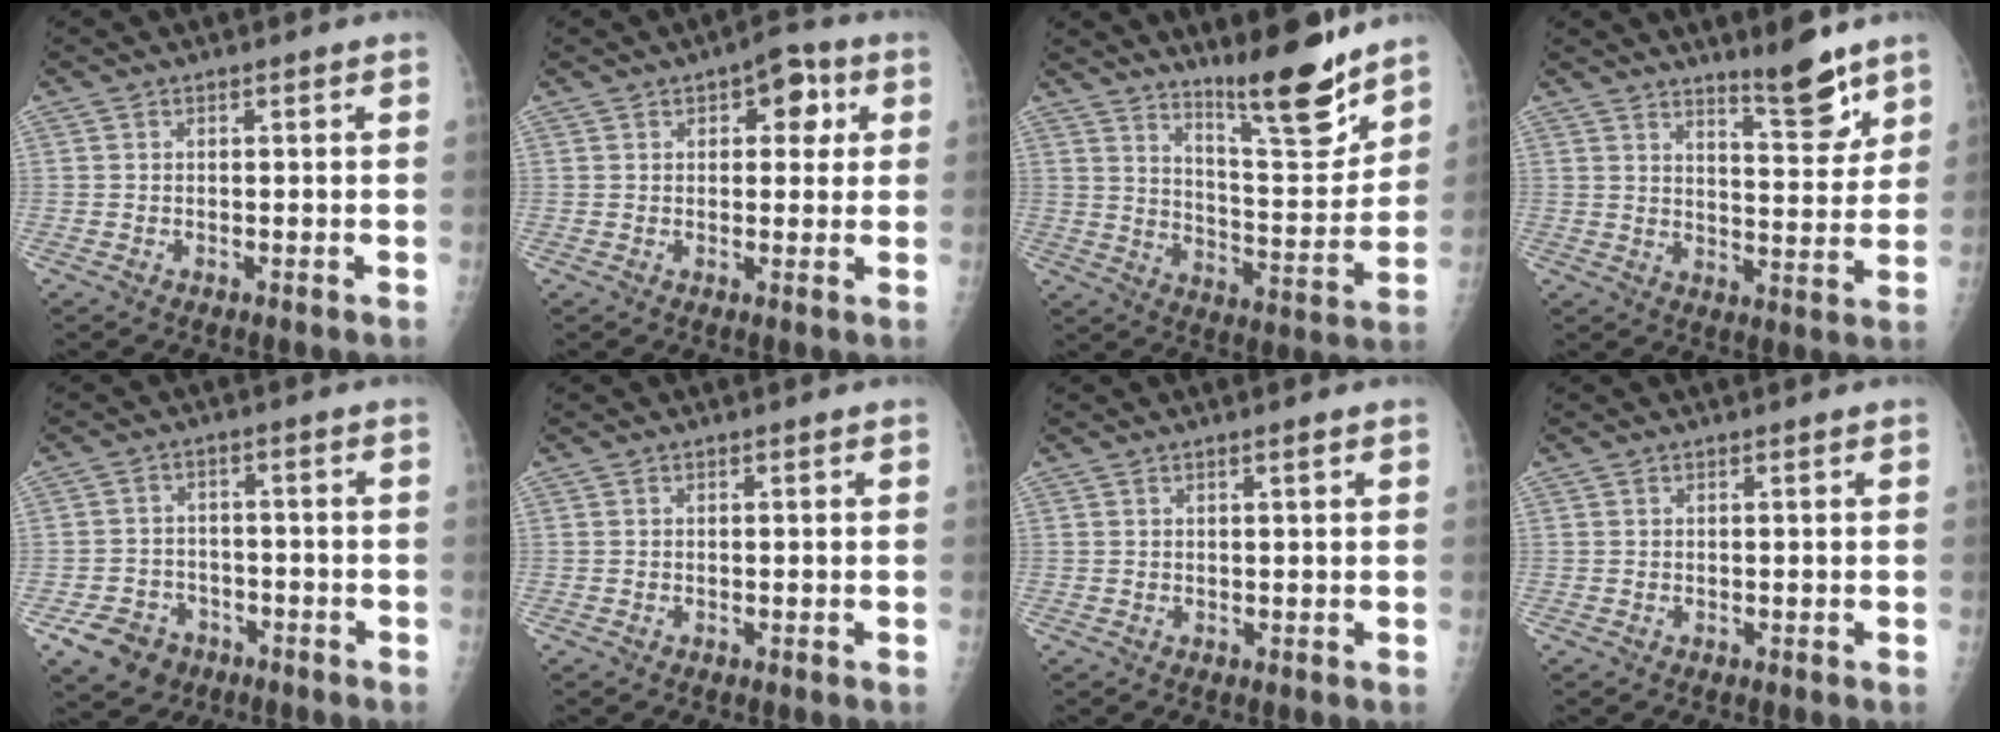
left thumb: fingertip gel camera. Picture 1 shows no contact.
{"total": 6.8, "force": [2.4, 4.0, 5.0], "torque": [-0.028, 0.000, 0.023]}
{"total": 14.1, "force": [11.2, 2.4, 8.1], "torque": [-0.093, -0.095, 0.185]}
{"total": 8.8, "force": [6.8, 2.1, 5.1], "torque": [-0.056, -0.059, 0.109]}
{"total": 7.7, "force": [-4.3, 5.9, 2.3], "torque": [-0.028, 0.027, -0.066]}
{"total": 0.0}
{"total": 0.9, "force": [0.4, 0.1, 0.8], "torque": [-0.013, 0.000, 0.007]}
{"total": 0.0}